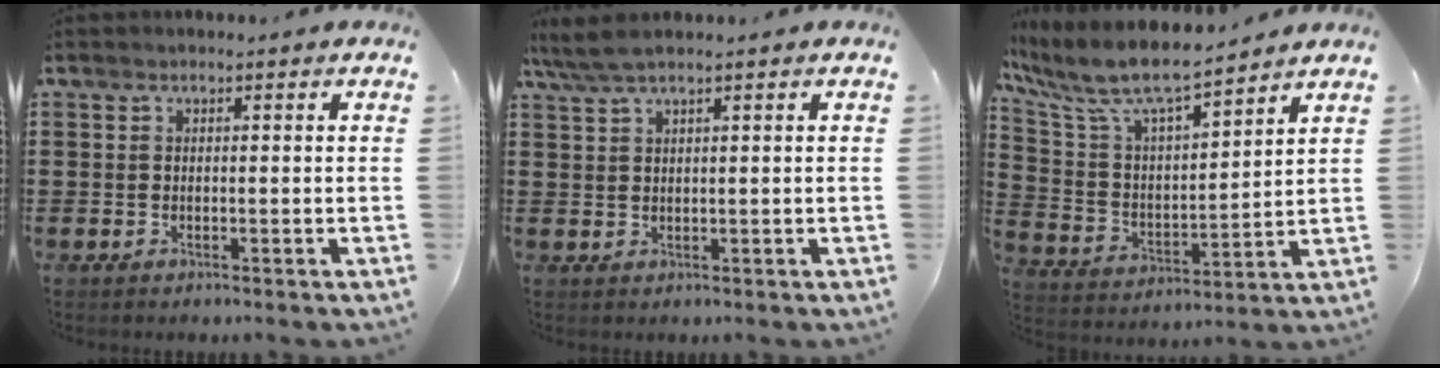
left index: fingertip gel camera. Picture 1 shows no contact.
{"total": 3.5, "force": [2.3, 0.2, 2.5], "torque": [-0.053, 0.004, 0.043]}
{"total": 8.8, "force": [7.3, 1.7, 4.6], "torque": [-0.122, -0.044, 0.124]}